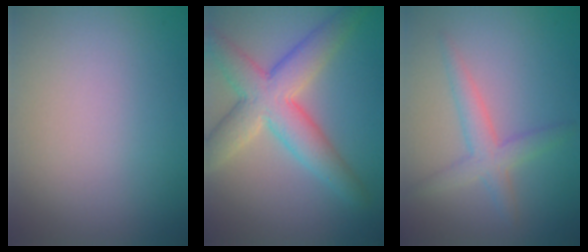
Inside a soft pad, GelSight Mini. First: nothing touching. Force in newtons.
{"total": 6.9, "press": 6.9, "slide": 0.2}
{"total": 2.9, "press": 2.9, "slide": 0.1}